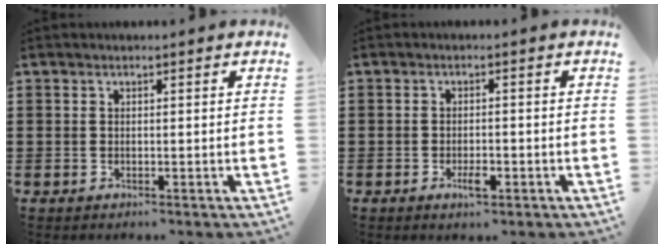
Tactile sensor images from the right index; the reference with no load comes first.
{"total": 2.6, "force": [-1.1, 0.8, 2.2], "torque": [-0.046, -0.003, -0.022]}